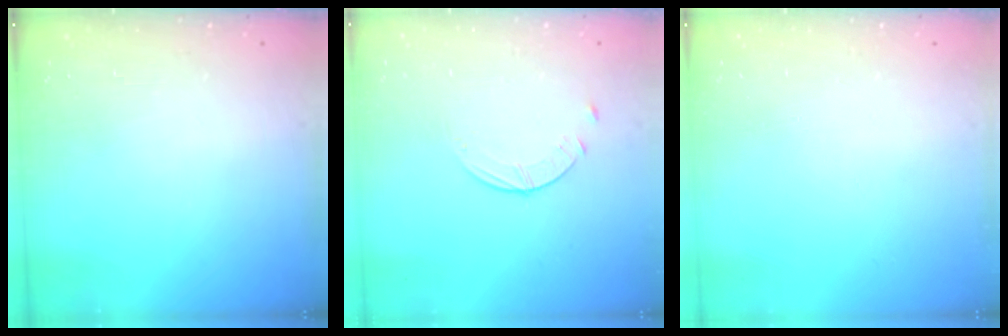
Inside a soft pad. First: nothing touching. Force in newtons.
{"total": 2.6, "press": 2.5, "slide": 0.3}
{"total": 0.0}